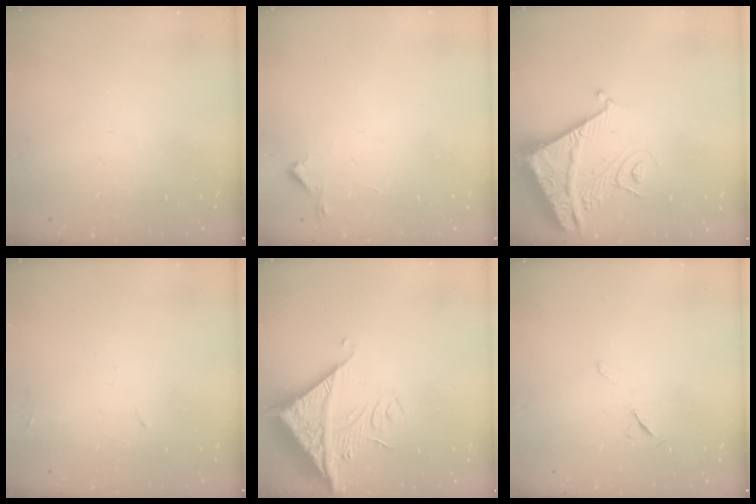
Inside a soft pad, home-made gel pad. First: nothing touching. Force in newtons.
{"total": 2.7, "press": 2.6, "slide": 0.4}
{"total": 10.0, "press": 9.9, "slide": 1.3}
{"total": 4.3, "press": 4.3, "slide": 0.7}
{"total": 15.7, "press": 15.6, "slide": 1.8}
{"total": 5.7, "press": 5.2, "slide": 2.4}